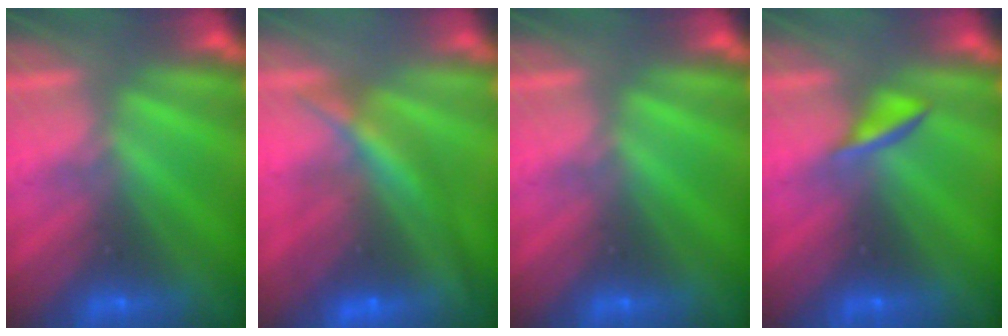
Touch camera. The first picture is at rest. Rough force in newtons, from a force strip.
{"total": 7.9}
{"total": 0.0}
{"total": 2.1}